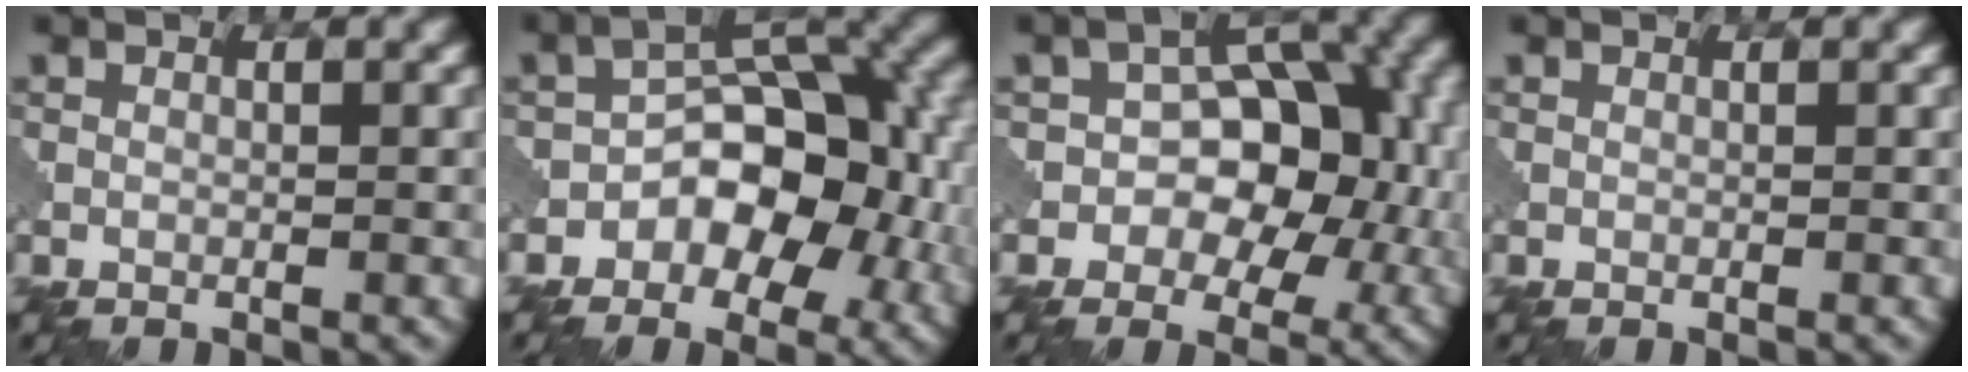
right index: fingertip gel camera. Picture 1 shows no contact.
{"total": 9.5, "force": [-2.2, 6.1, 7.0], "torque": [-0.078, 0.010, -0.043]}
{"total": 11.4, "force": [-0.1, 7.5, 8.5], "torque": [-0.089, 0.004, -0.010]}
{"total": 0.0}